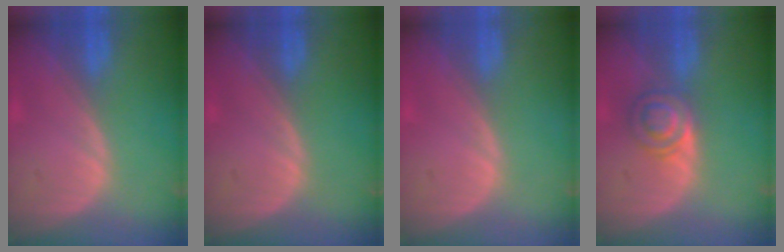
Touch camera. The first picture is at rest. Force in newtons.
{"total": 0.0}
{"total": 0.5, "press": 0.0, "slide": 0.5}
{"total": 4.5, "press": 4.5, "slide": 0.4}